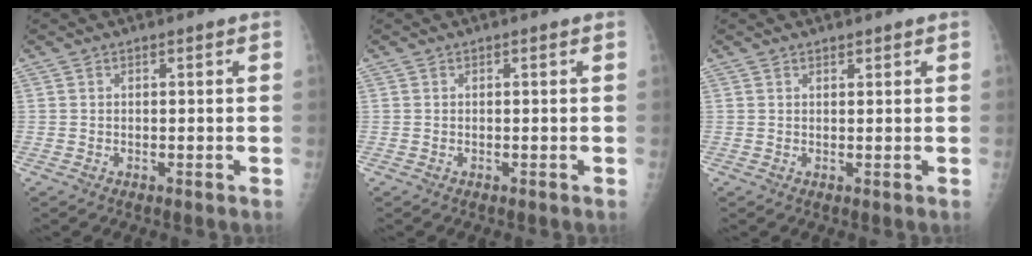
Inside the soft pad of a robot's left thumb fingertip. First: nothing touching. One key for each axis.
{"total": 0.0}
{"total": 0.9, "fx": 0.8, "fy": 0.3, "fz": 0.2, "tx": -0.002, "ty": -0.005, "tz": 0.012}